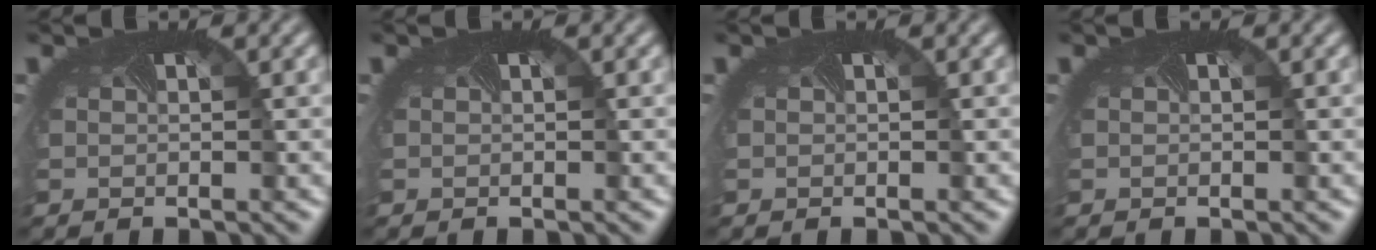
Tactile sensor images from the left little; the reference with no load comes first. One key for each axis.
{"total": 0.0}
{"total": 0.0}
{"total": 0.0}